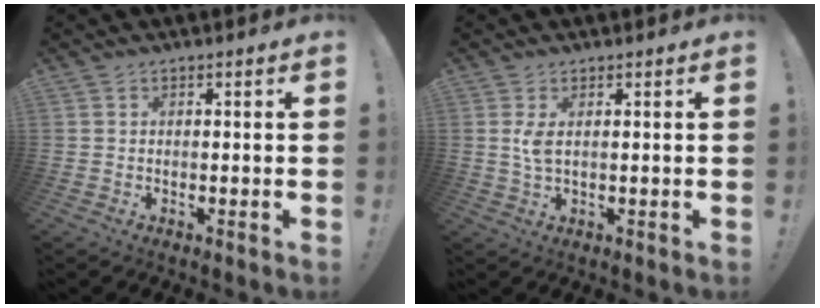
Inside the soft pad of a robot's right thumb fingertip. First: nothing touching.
{"total": 3.5, "force": [0.8, 1.1, 3.3], "torque": [-0.060, 0.000, 0.013]}